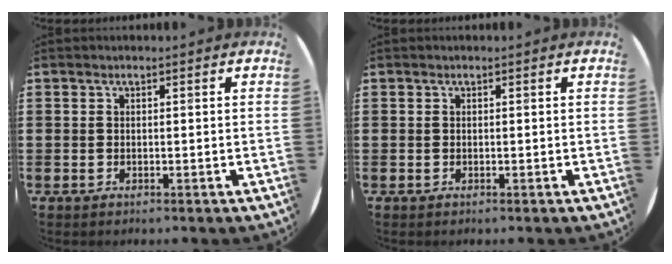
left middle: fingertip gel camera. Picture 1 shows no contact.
{"total": 0.0}